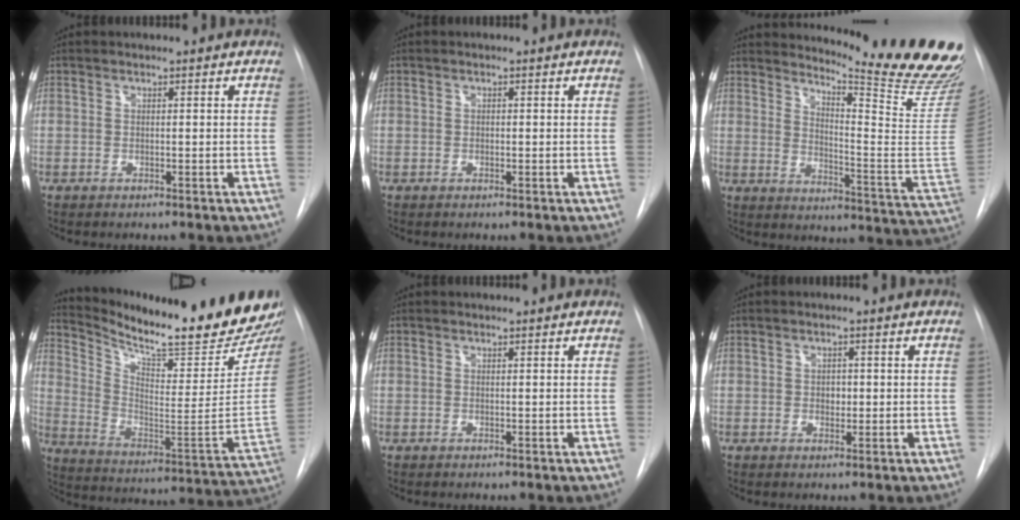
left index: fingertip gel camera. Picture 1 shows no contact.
{"total": 0.5, "force": [-0.5, 0.1, 0.1], "torque": [0.000, -0.006, -0.008]}
{"total": 21.4, "force": [19.4, -0.5, 8.9], "torque": [-0.129, -0.159, 0.234]}
{"total": 23.1, "force": [20.6, 0.2, 10.5], "torque": [-0.178, -0.109, 0.301]}
{"total": 0.6, "force": [0.6, -0.1, 0.1], "torque": [-0.008, 0.003, 0.007]}
{"total": 1.2, "force": [-0.4, 0.9, 0.7], "torque": [-0.008, -0.005, -0.006]}